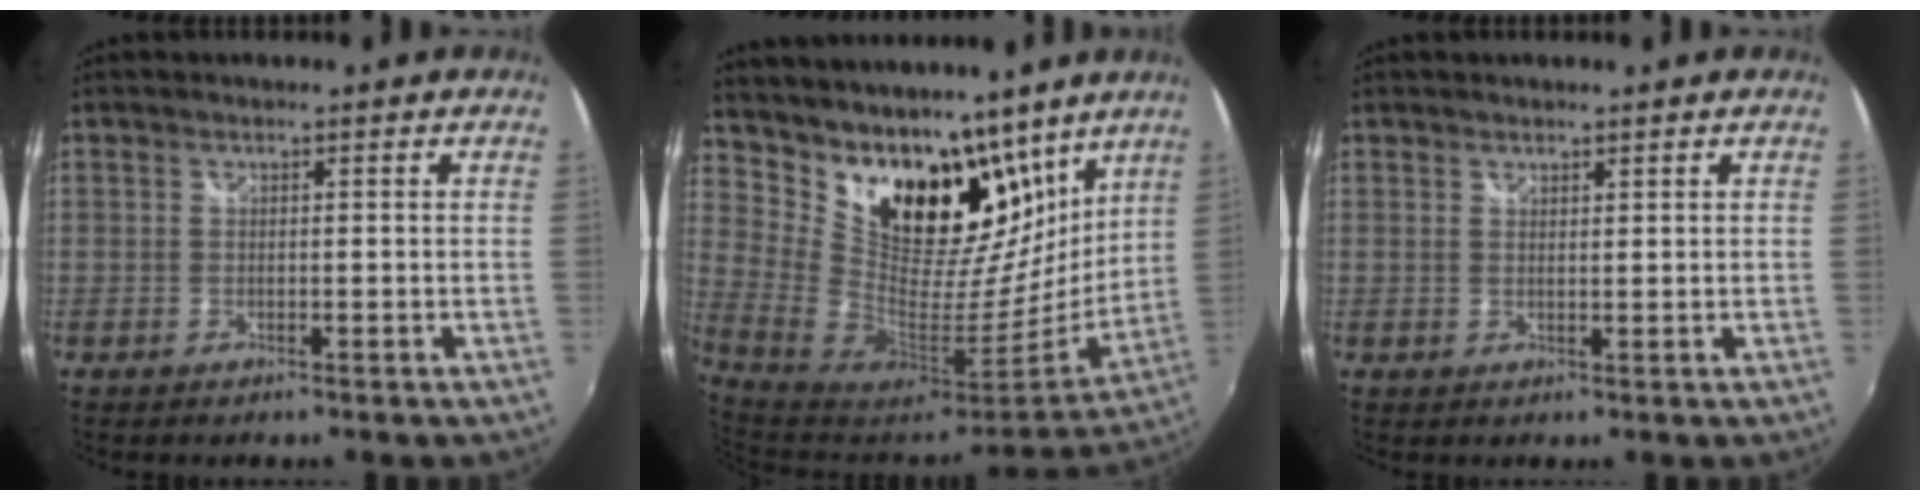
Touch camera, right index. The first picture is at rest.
{"total": 24.9, "force": [16.4, 14.6, 11.7], "torque": [-0.247, -0.011, 0.293]}
{"total": 1.1, "force": [1.0, 0.4, 0.2], "torque": [-0.001, 0.001, 0.018]}